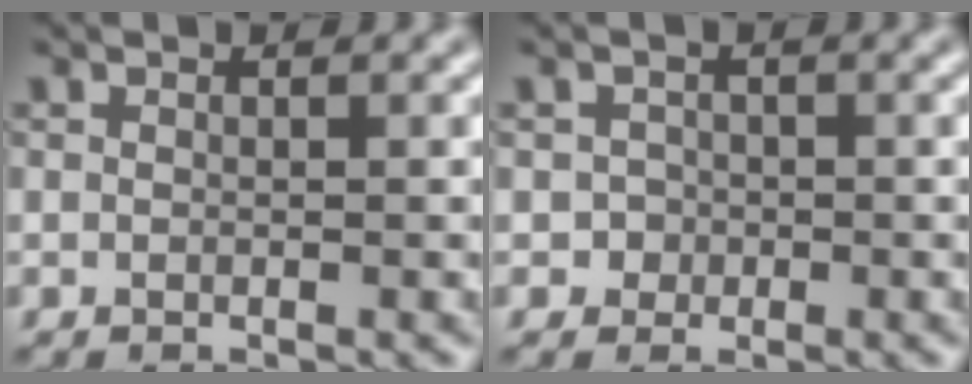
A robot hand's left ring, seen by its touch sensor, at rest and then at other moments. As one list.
[{"total": 1.4, "force": [-0.3, 1.4, 0.1], "torque": [0.015, 0.000, -0.006]}]